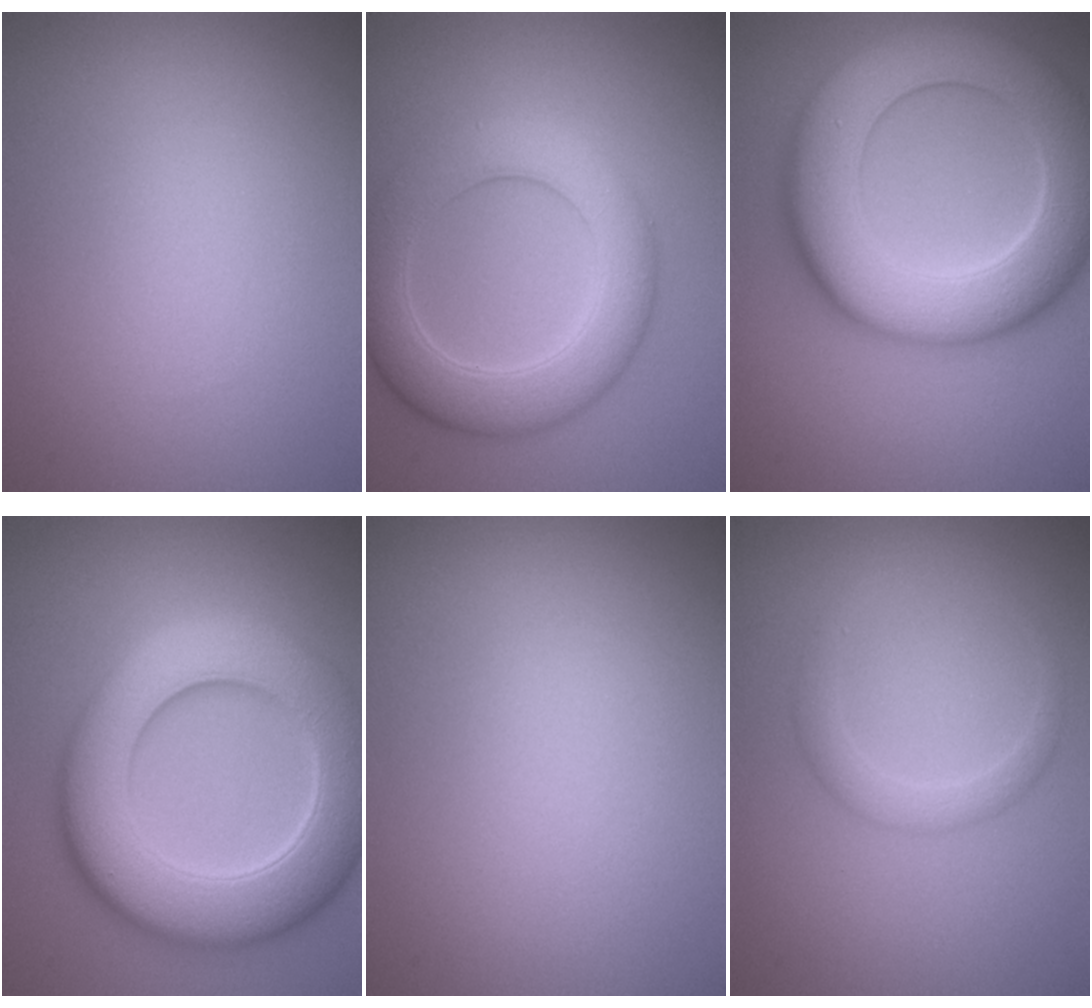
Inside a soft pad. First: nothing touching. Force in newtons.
{"total": 6.4, "press": 6.4, "slide": 0.2}
{"total": 11.0, "press": 11.0, "slide": 0.9}
{"total": 10.8, "press": 10.8, "slide": 0.4}
{"total": 0.0}
{"total": 1.7, "press": 1.7, "slide": 0.2}